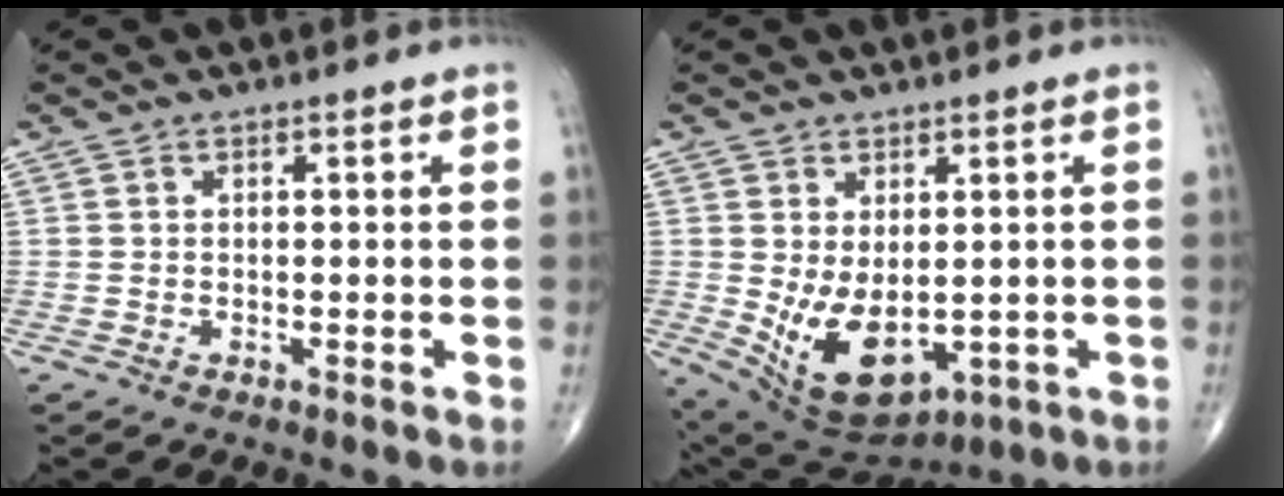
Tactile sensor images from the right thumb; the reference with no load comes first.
{"total": 12.1, "force": [-1.2, 7.1, 9.7], "torque": [-0.154, -0.012, 0.013]}